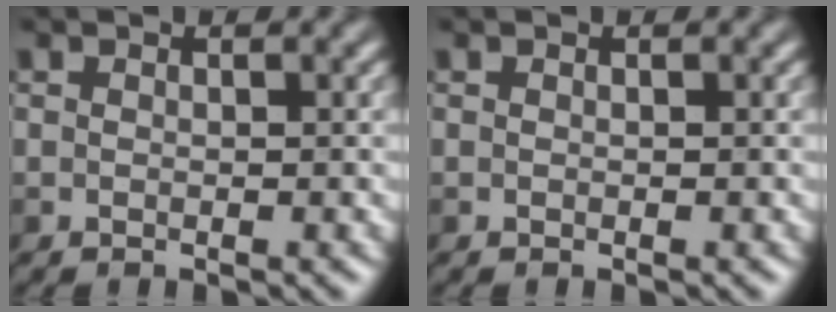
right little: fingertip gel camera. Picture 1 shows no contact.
{"total": 0.0}